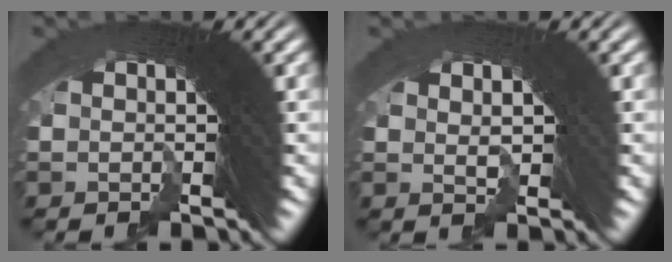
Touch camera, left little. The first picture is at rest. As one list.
[{"total": 1.6, "force": [0.0, 1.2, 1.0], "torque": [-0.018, -0.006, 0.005]}]